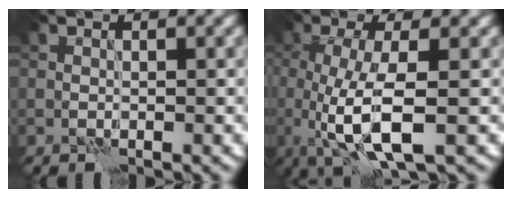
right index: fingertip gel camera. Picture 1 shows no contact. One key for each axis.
{"total": 6.5, "fx": -0.8, "fy": 1.9, "fz": 6.1, "tx": -0.117, "ty": -0.011, "tz": -0.014}